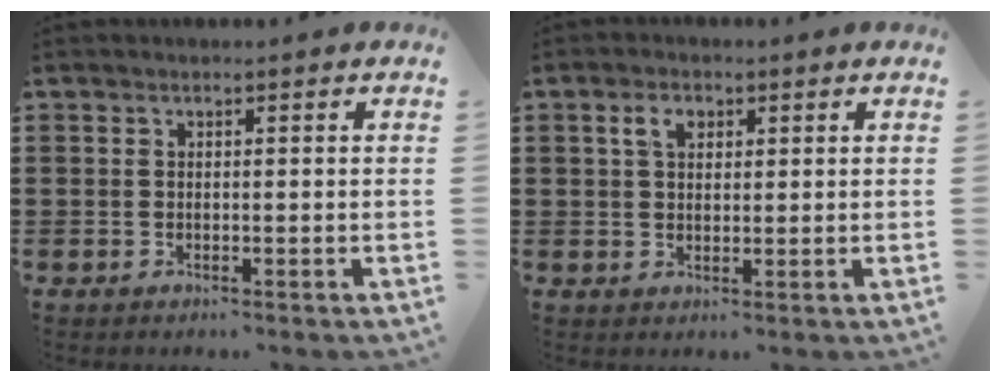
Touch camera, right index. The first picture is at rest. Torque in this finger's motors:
{"motor_torque": [0.58, -0.09, 0.21, 0.07]}